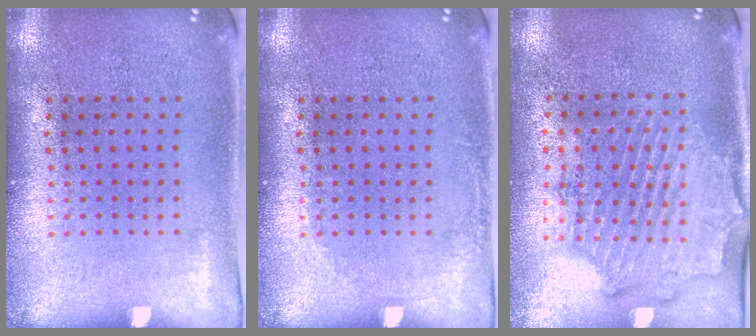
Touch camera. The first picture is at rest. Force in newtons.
{"total": 0.7, "press": 0.7, "slide": 0.1}
{"total": 1.8, "press": 1.7, "slide": 0.7}